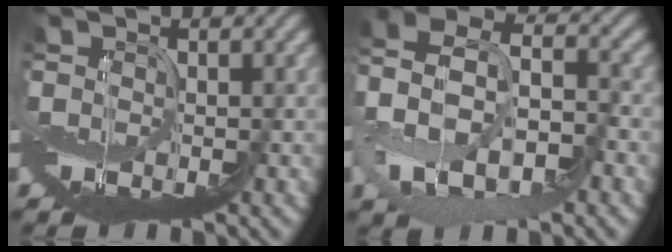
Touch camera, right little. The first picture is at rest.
{"total": 4.0, "force": [-1.6, 2.4, 2.8], "torque": [-0.120, 0.022, -0.030]}